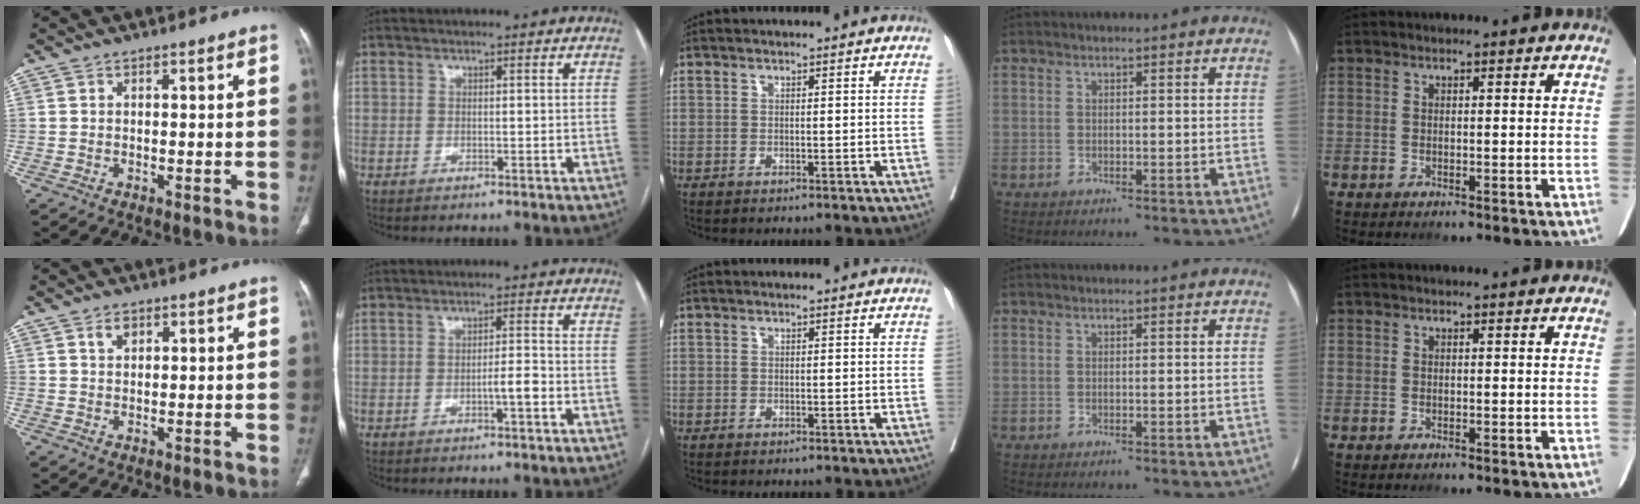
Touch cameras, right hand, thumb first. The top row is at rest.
{"thumb": {"total": 2.2, "force": [1.2, 1.4, 1.2], "torque": [-0.016, -0.005, 0.024]}, "index": {"total": 2.7, "force": [-1.2, 0.1, 2.4], "torque": [-0.039, 0.001, -0.020]}}